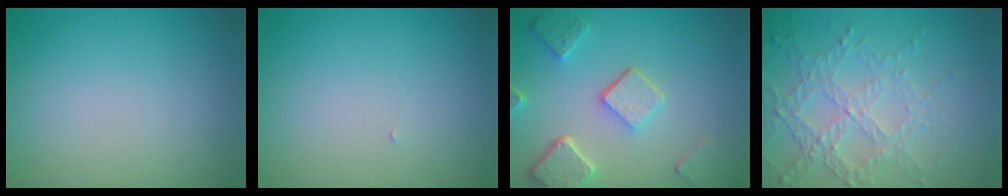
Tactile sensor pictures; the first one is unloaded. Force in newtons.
{"total": 0.0}
{"total": 5.1, "press": 4.0, "slide": 3.2}
{"total": 4.7, "press": 3.3, "slide": 3.4}